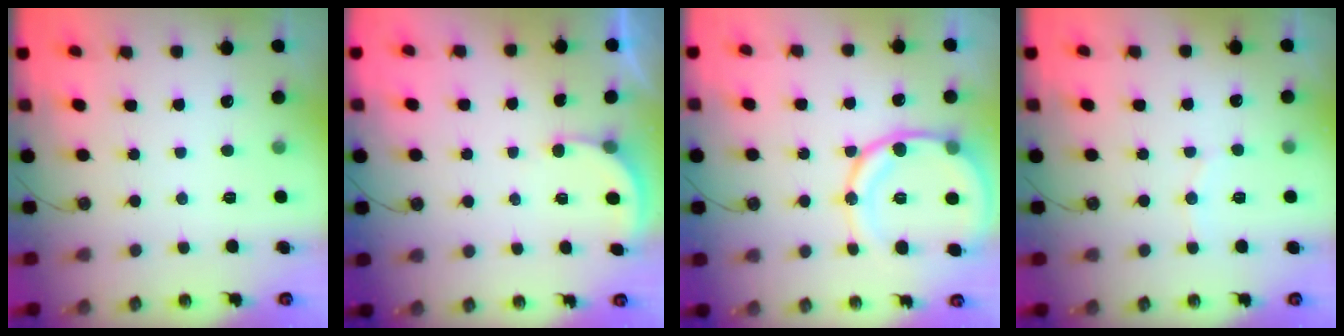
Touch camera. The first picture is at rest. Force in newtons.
{"total": 2.4, "press": 2.4, "slide": 0.3}
{"total": 16.3, "press": 16.1, "slide": 2.5}
{"total": 5.8, "press": 5.5, "slide": 1.7}